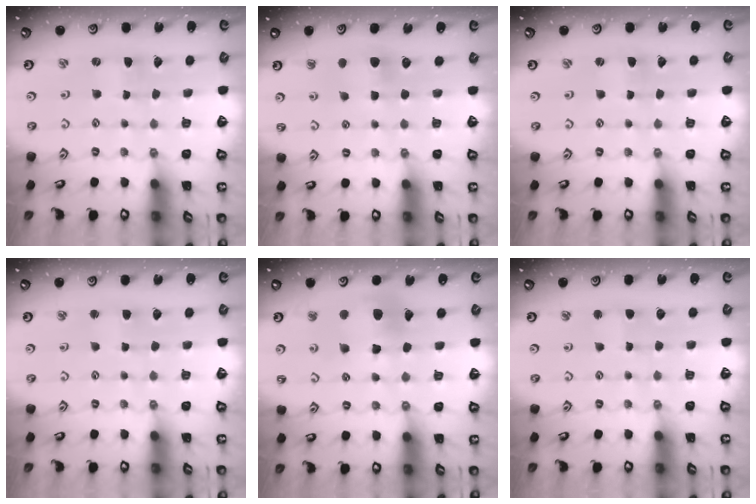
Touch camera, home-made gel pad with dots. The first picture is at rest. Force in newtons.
{"total": 5.5, "press": 5.5, "slide": 0.7}
{"total": 0.0}
{"total": 2.9, "press": 2.9, "slide": 0.3}
{"total": 11.2, "press": 11.1, "slide": 1.4}
{"total": 2.1, "press": 2.1, "slide": 0.2}